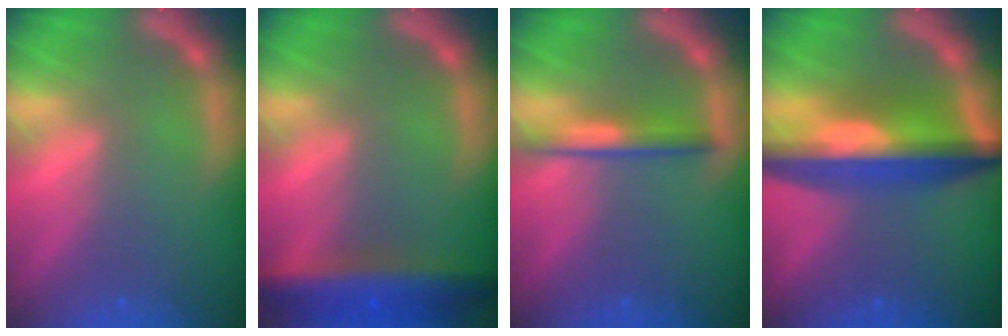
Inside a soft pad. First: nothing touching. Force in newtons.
{"total": 7.0}
{"total": 3.0}
{"total": 10.0}